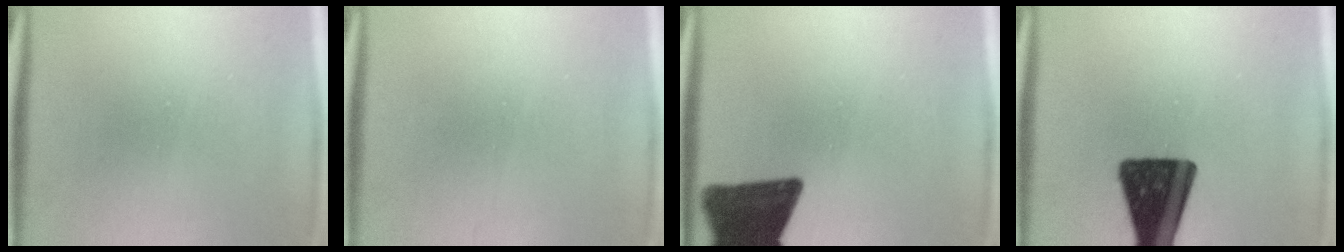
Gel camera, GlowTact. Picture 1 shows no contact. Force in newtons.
{"total": 1.1}
{"total": 15.8}
{"total": 17.8}